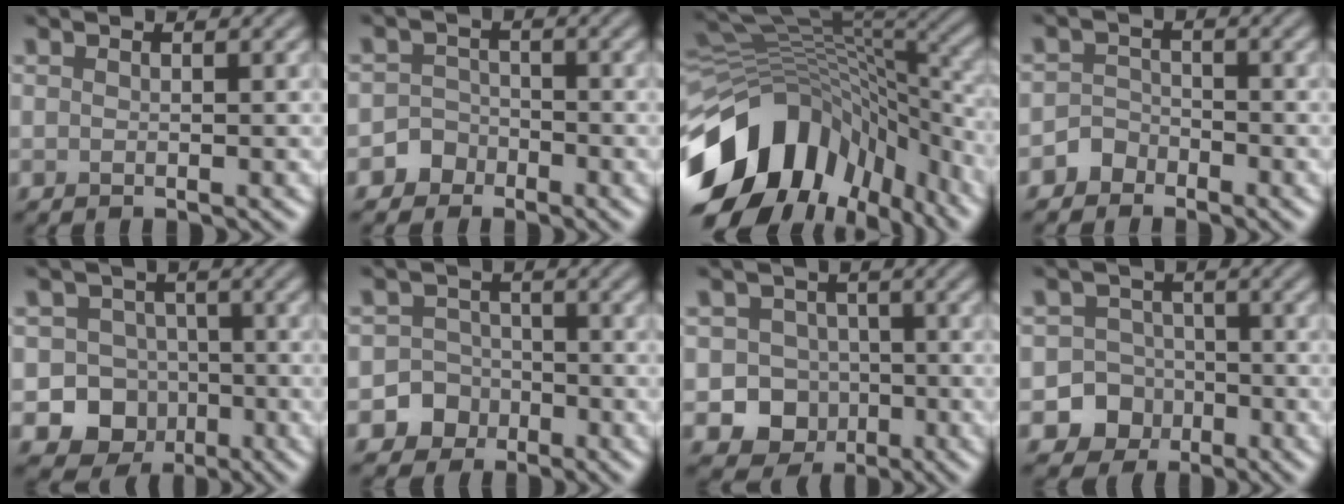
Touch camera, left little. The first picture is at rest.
{"total": 2.5, "force": [-1.6, 2.0, 0.1], "torque": [0.030, 0.007, -0.038]}
{"total": 14.8, "force": [-7.5, 9.5, 8.6], "torque": [-0.180, 0.005, -0.124]}
{"total": 1.8, "force": [-1.4, 1.2, 0.0], "torque": [0.008, 0.011, -0.028]}
{"total": 9.2, "force": [-3.5, 8.2, 2.3], "torque": [-0.004, -0.019, -0.071]}
{"total": 4.6, "force": [-2.2, 4.0, 0.4], "torque": [0.033, -0.005, -0.056]}
{"total": 7.4, "force": [-2.6, 6.6, 1.9], "torque": [-0.001, -0.009, -0.059]}
{"total": 5.9, "force": [-2.5, 5.3, 0.8], "torque": [0.018, -0.011, -0.066]}